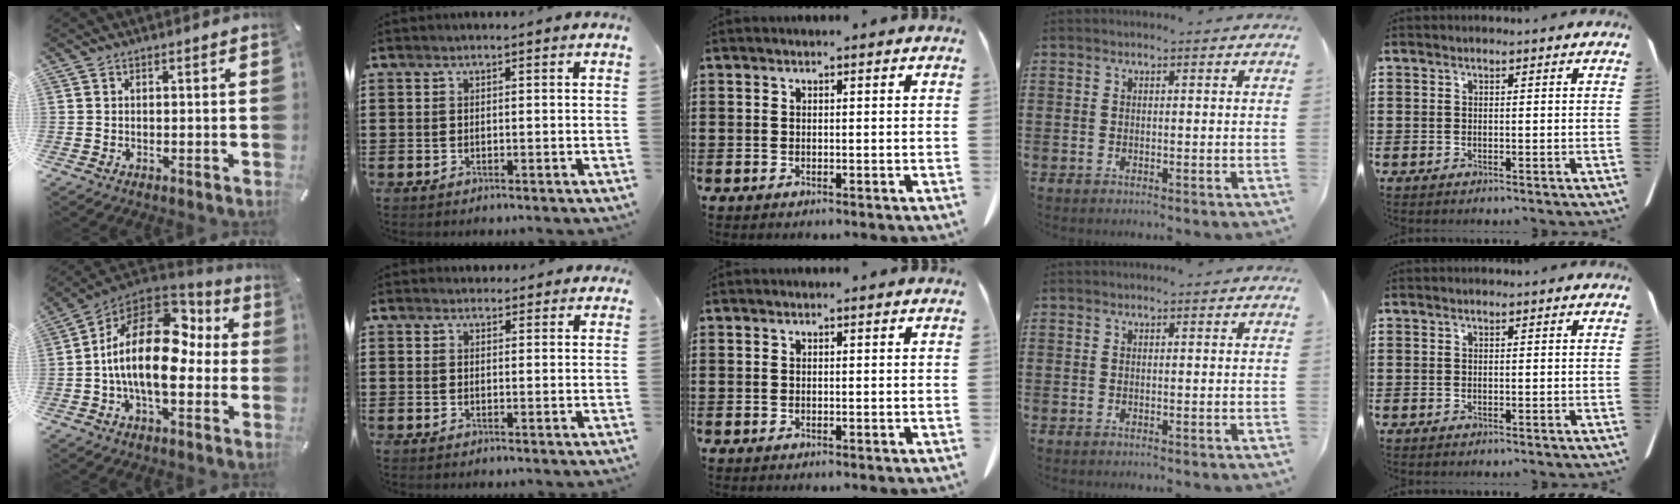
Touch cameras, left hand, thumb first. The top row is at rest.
{"thumb": {"total": 21.3, "force": [0.6, 11.8, 17.8], "torque": [-0.331, -0.001, 0.012]}, "index": {"total": 2.2, "force": [2.1, 0.7, 0.2], "torque": [-0.001, -0.001, 0.039]}}